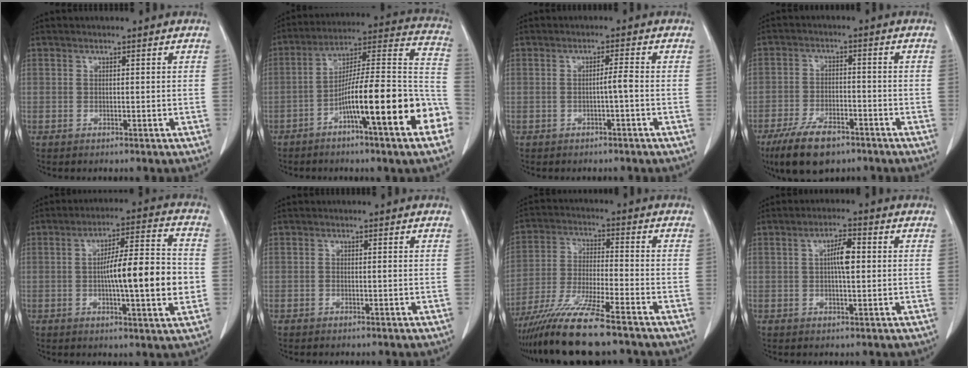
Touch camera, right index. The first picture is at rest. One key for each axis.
{"total": 21.3, "fx": -8.4, "fy": 1.4, "fz": 19.5, "tx": -0.235, "ty": 0.017, "tz": -0.130}
{"total": 1.9, "fx": -0.6, "fy": -0.2, "fz": 1.8, "tx": -0.028, "ty": 0.002, "tz": -0.011}
{"total": 9.0, "fx": -6.1, "fy": 3.7, "fz": 5.4, "tx": -0.103, "ty": -0.009, "tz": -0.105}
{"total": 13.5, "fx": -1.4, "fy": 1.3, "fz": 13.3, "tx": -0.210, "ty": 0.009, "tz": -0.023}
{"total": 0.6, "fx": -0.2, "fy": 0.3, "fz": 0.5, "tx": -0.010, "ty": 0.001, "tz": -0.004}
{"total": 12.8, "fx": -10.0, "fy": 0.2, "fz": 7.9, "tx": -0.149, "ty": -0.030, "tz": -0.177}
{"total": 4.3, "fx": 0.4, "fy": 1.0, "fz": 4.1, "tx": -0.073, "ty": 0.007, "tz": 0.006}